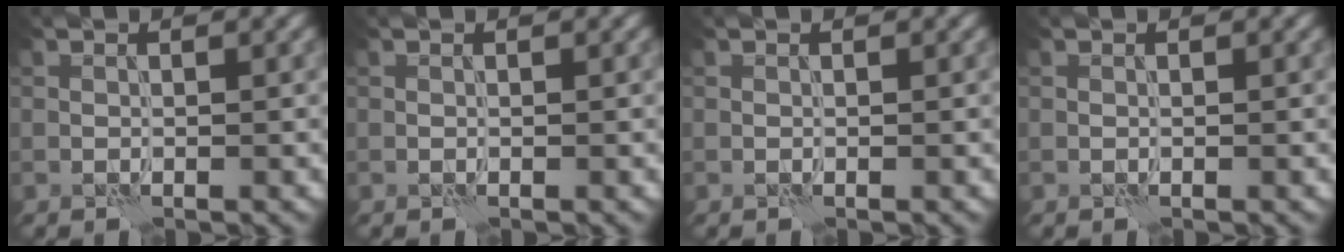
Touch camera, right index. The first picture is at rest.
{"total": 0.0}
{"total": 0.0}
{"total": 0.0}